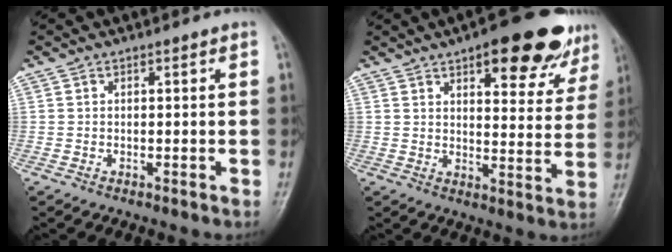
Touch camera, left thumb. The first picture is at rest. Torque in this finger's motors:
{"motor_torque": [0.52, 0.27, 0.37, -0.17, 0.12]}